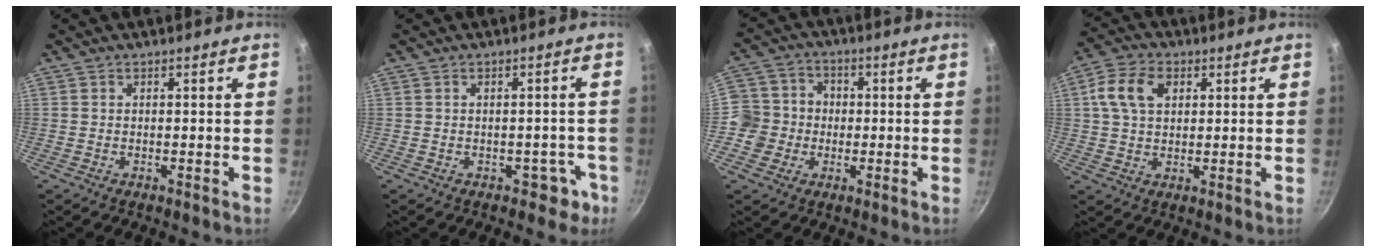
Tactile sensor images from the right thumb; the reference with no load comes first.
{"total": 3.6, "force": [-1.9, 2.5, 1.7], "torque": [0.001, 0.021, -0.021]}
{"total": 9.1, "force": [-1.3, 8.8, 1.8], "torque": [-0.005, 0.027, -0.028]}
{"total": 8.9, "force": [2.6, 5.9, 6.0], "torque": [-0.112, 0.009, 0.045]}